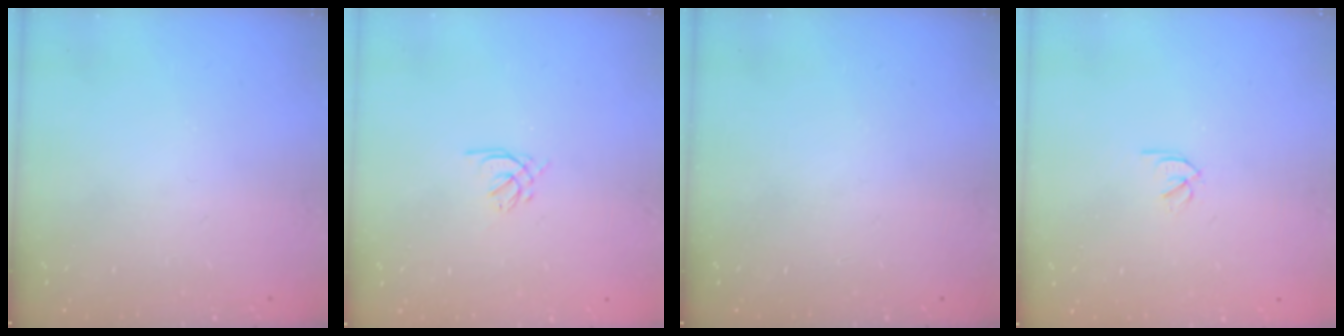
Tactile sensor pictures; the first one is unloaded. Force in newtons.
{"total": 1.2, "press": 1.0, "slide": 0.5}
{"total": 0.0}
{"total": 1.8, "press": 1.7, "slide": 0.5}